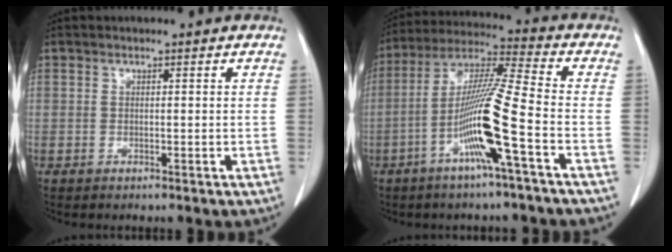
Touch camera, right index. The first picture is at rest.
{"total": 13.0, "force": [-4.6, -1.0, 12.1], "torque": [-0.236, 0.000, -0.096]}